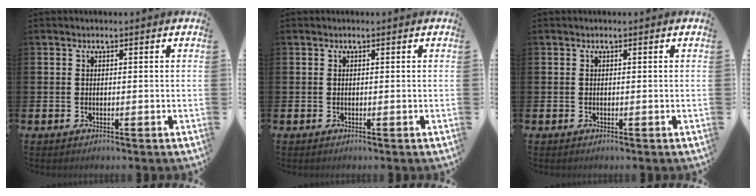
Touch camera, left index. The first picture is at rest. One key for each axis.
{"total": 0.0}
{"total": 0.0}